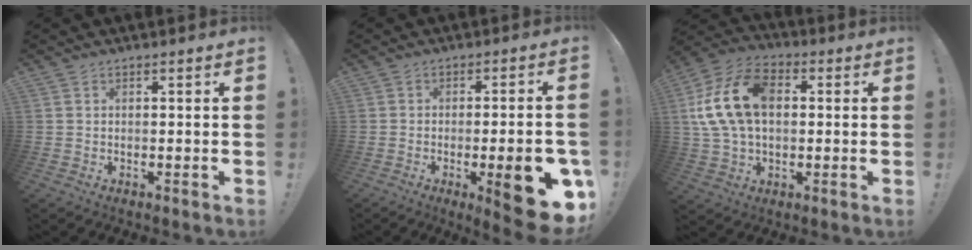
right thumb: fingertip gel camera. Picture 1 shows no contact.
{"total": 15.6, "force": [-5.3, 3.7, 14.2], "torque": [-0.175, 0.017, -0.063]}
{"total": 18.3, "force": [2.8, 12.2, 13.4], "torque": [-0.259, 0.007, 0.050]}